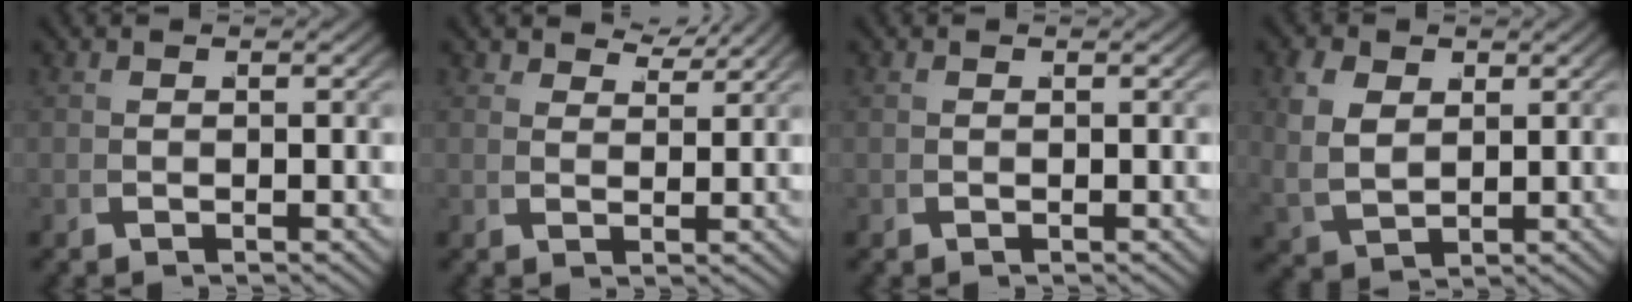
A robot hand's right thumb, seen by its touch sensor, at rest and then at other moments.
{"total": 2.9, "force": [2.9, 0.2, 0.2], "torque": [0.002, 0.001, 0.052]}
{"total": 0.0}
{"total": 4.7, "force": [1.6, 3.5, 2.8], "torque": [-0.069, -0.021, 0.050]}